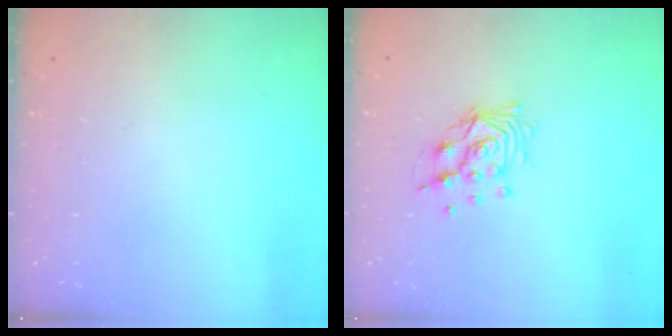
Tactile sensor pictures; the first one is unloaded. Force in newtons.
{"total": 10.6, "press": 10.5, "slide": 1.0}